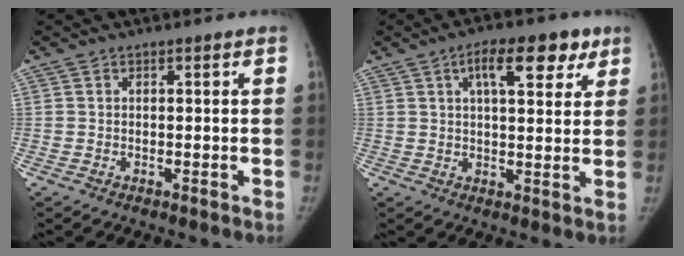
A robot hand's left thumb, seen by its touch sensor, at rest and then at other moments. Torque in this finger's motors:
{"motor_torque": [0.09, 0.09, 0.42, 0.41, 0.19]}